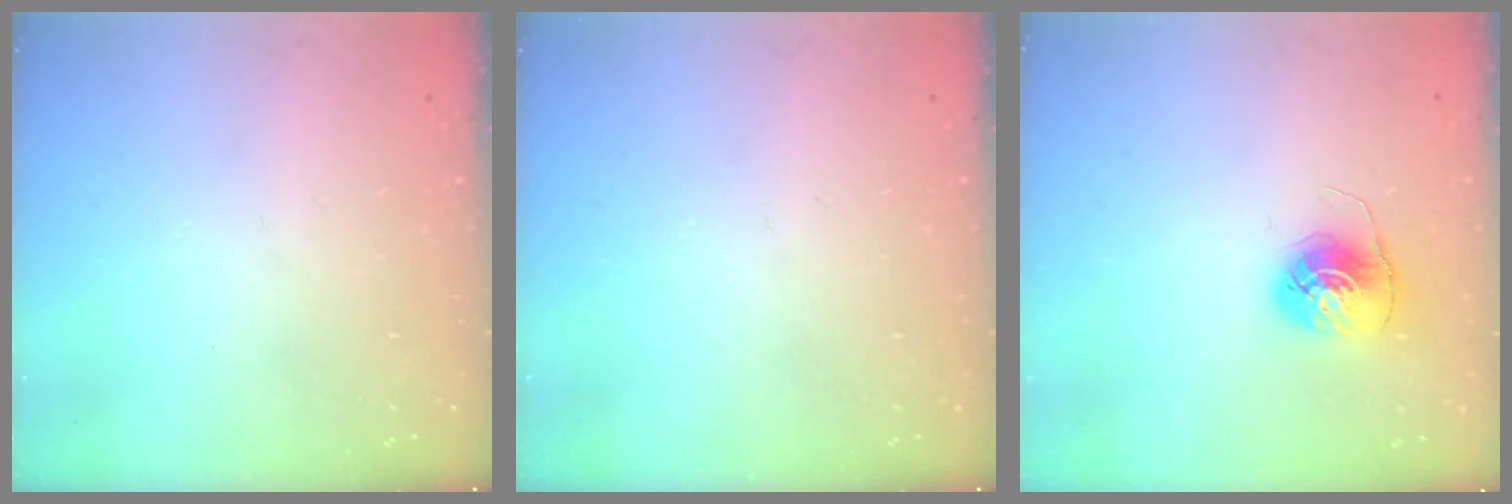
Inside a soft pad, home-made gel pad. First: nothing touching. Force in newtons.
{"total": 0.0}
{"total": 6.8, "press": 6.8, "slide": 0.3}